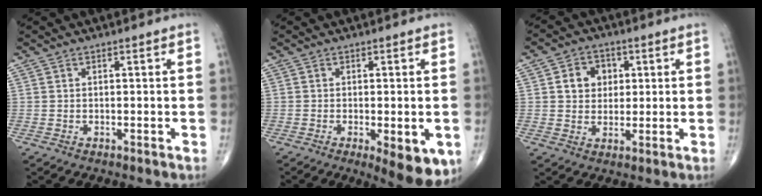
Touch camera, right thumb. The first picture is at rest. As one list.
[{"total": 8.9, "force": [-3.2, 3.0, 7.8], "torque": [-0.093, -0.013, -0.039]}, {"total": 6.5, "force": [1.5, 5.5, 3.2], "torque": [-0.018, -0.001, 0.022]}]